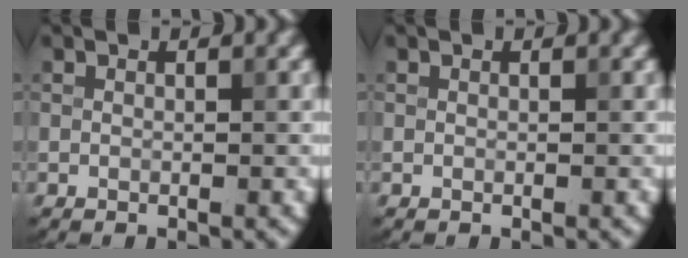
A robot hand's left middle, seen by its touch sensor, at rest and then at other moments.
{"total": 0.0}